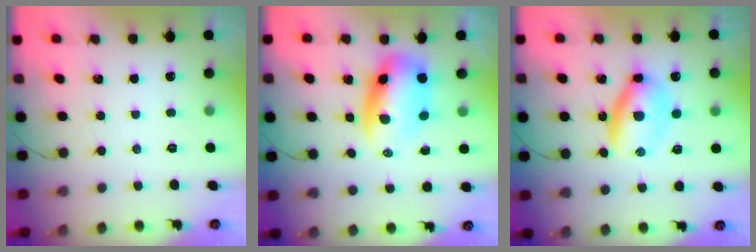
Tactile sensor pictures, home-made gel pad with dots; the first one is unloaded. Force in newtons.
{"total": 8.5, "press": 8.2, "slide": 2.1}
{"total": 6.3, "press": 6.3, "slide": 1.0}